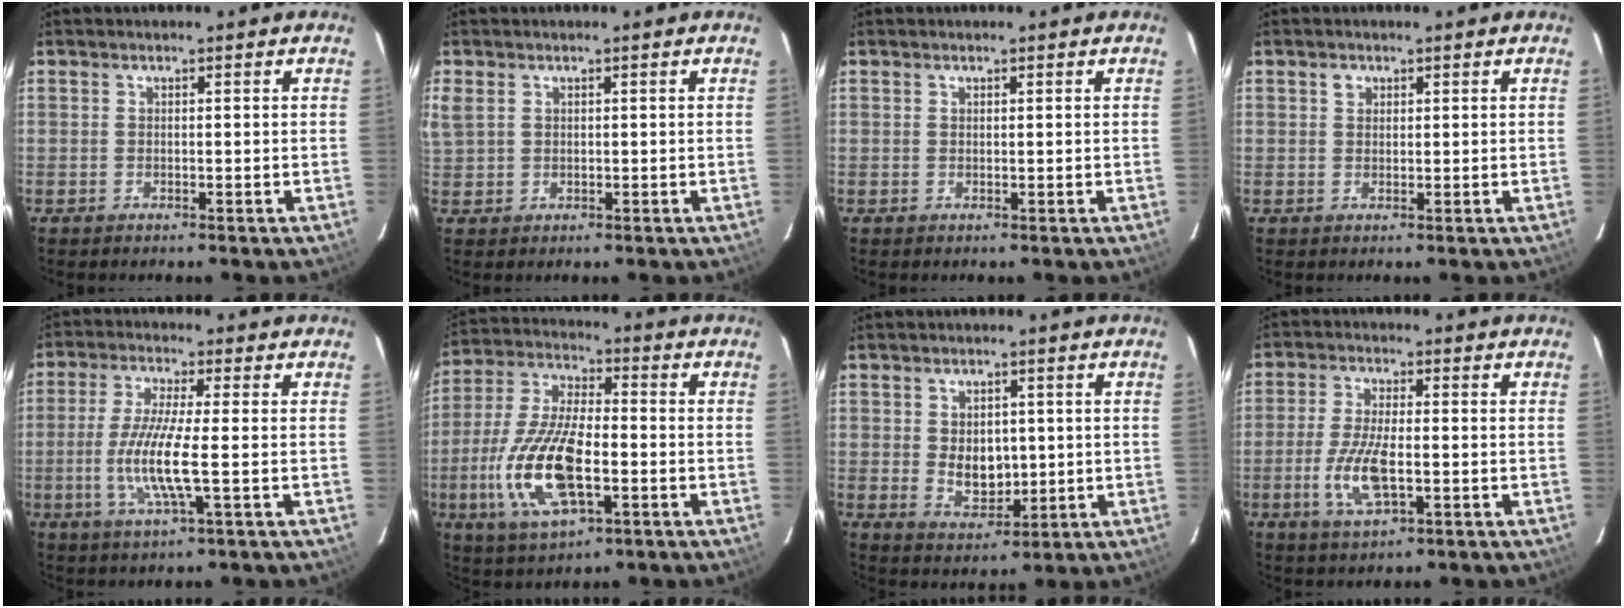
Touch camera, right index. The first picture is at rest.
{"total": 5.1, "force": [1.7, 4.0, 2.7], "torque": [-0.057, 0.008, 0.038]}
{"total": 0.0}
{"total": 1.5, "force": [0.7, 1.2, 0.4], "torque": [-0.006, 0.005, 0.010]}
{"total": 9.6, "force": [-1.8, 0.5, 9.4], "torque": [-0.191, -0.009, -0.037]}
{"total": 17.2, "force": [-4.6, 7.0, 15.0], "torque": [-0.321, -0.009, -0.085]}
{"total": 6.7, "force": [0.2, 4.8, 4.7], "torque": [-0.082, -0.003, 0.018]}
{"total": 8.8, "force": [-2.2, 3.1, 7.9], "torque": [-0.167, -0.005, -0.041]}